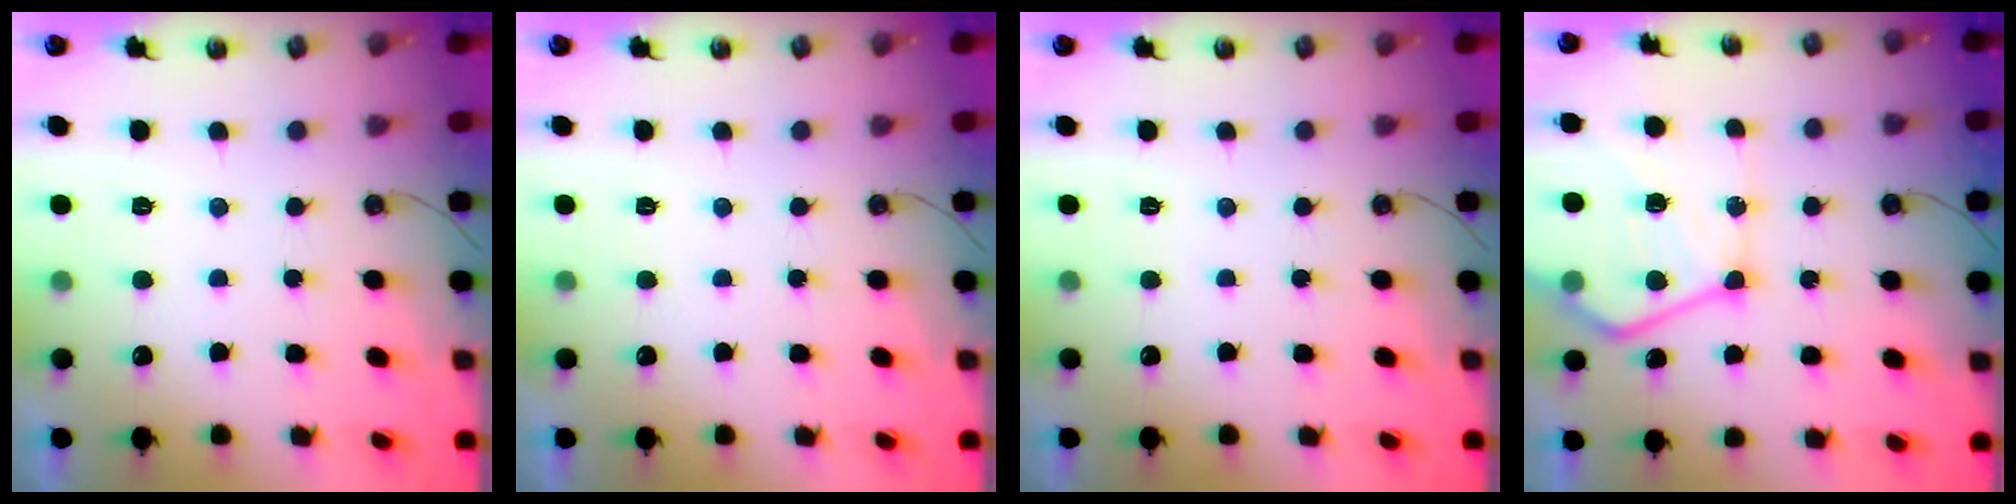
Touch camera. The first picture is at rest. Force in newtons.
{"total": 0.0}
{"total": 0.0}
{"total": 19.6, "press": 19.5, "slide": 1.8}